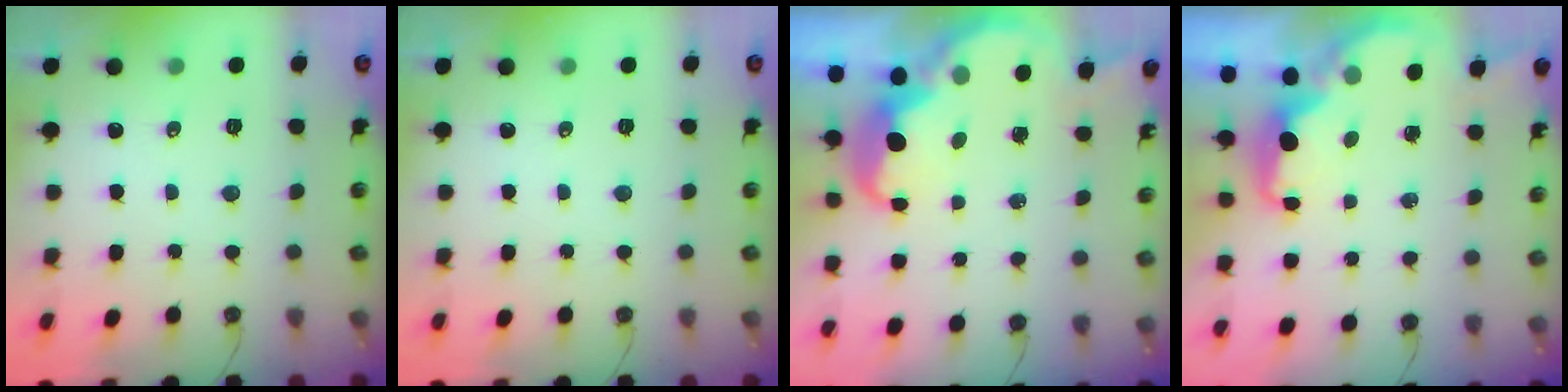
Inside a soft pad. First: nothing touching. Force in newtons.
{"total": 0.0}
{"total": 5.0, "press": 4.9, "slide": 0.6}
{"total": 2.3, "press": 2.1, "slide": 0.9}